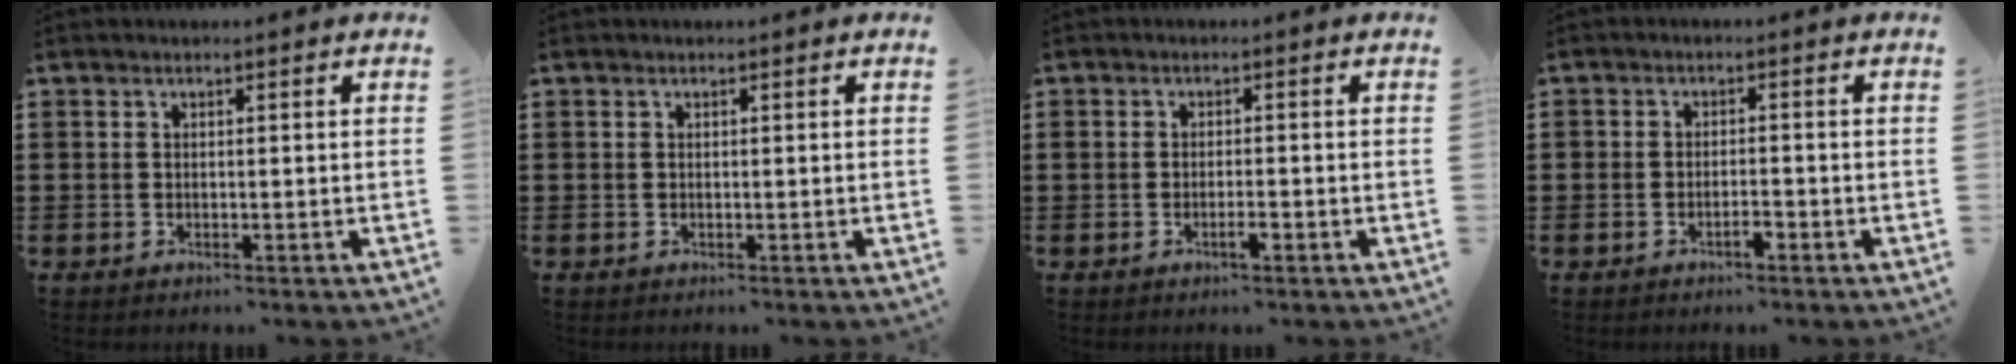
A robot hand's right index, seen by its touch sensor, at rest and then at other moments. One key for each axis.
{"total": 0.0}
{"total": 2.0, "fx": -1.0, "fy": 0.6, "fz": 1.6, "tx": -0.029, "ty": 0.000, "tz": -0.019}
{"total": 1.9, "fx": -1.3, "fy": 0.6, "fz": 1.2, "tx": -0.025, "ty": 0.001, "tz": -0.026}